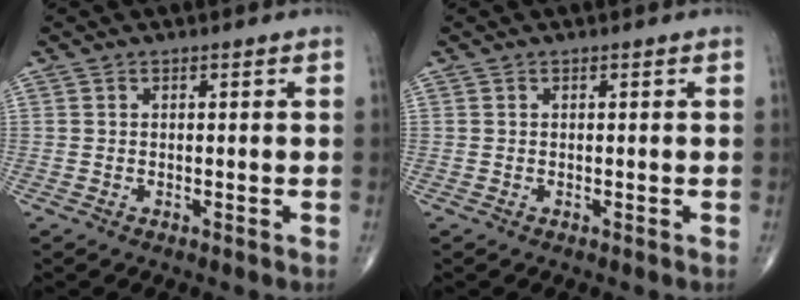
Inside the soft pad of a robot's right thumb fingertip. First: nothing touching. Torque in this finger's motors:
{"motor_torque": [0.00, 0.00, -0.05, -0.05, 0.00]}